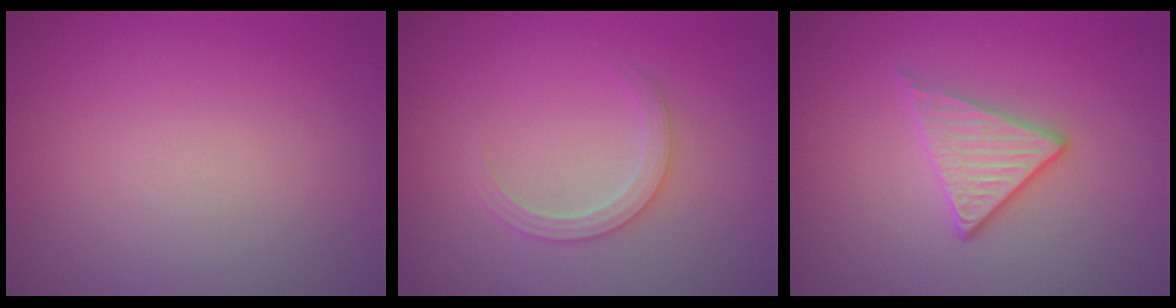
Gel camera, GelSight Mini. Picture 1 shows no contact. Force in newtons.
{"total": 2.2, "press": 2.2, "slide": 0.2}
{"total": 2.7, "press": 2.4, "slide": 1.2}